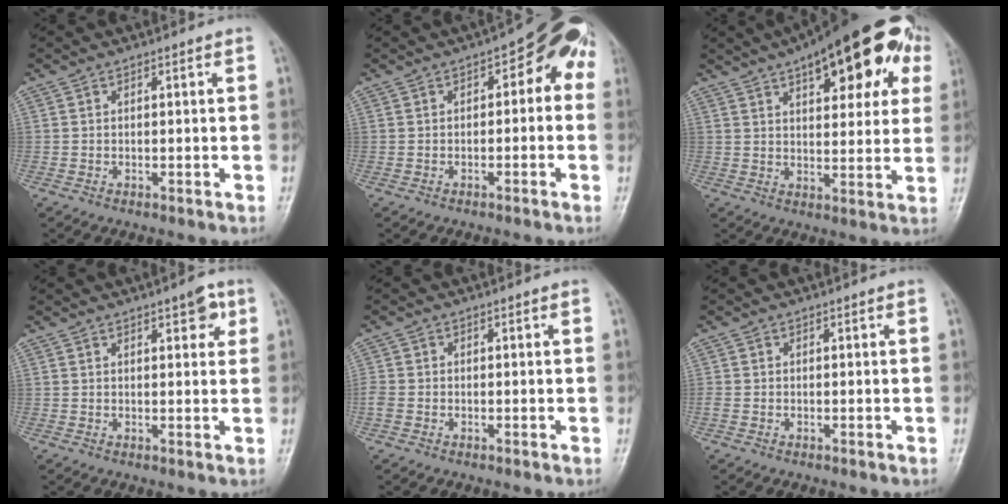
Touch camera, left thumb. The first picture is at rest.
{"total": 8.1, "force": [0.7, 4.4, 6.8], "torque": [-0.048, 0.035, -0.004]}
{"total": 23.5, "force": [11.0, 9.6, 18.4], "torque": [-0.224, 0.006, 0.149]}
{"total": 4.3, "force": [2.2, 1.9, 3.2], "torque": [-0.023, -0.005, 0.023]}
{"total": 2.6, "force": [-0.8, 2.1, 1.3], "torque": [-0.031, 0.000, -0.020]}
{"total": 1.5, "force": [-0.4, 1.1, 0.8], "torque": [-0.021, -0.002, -0.012]}